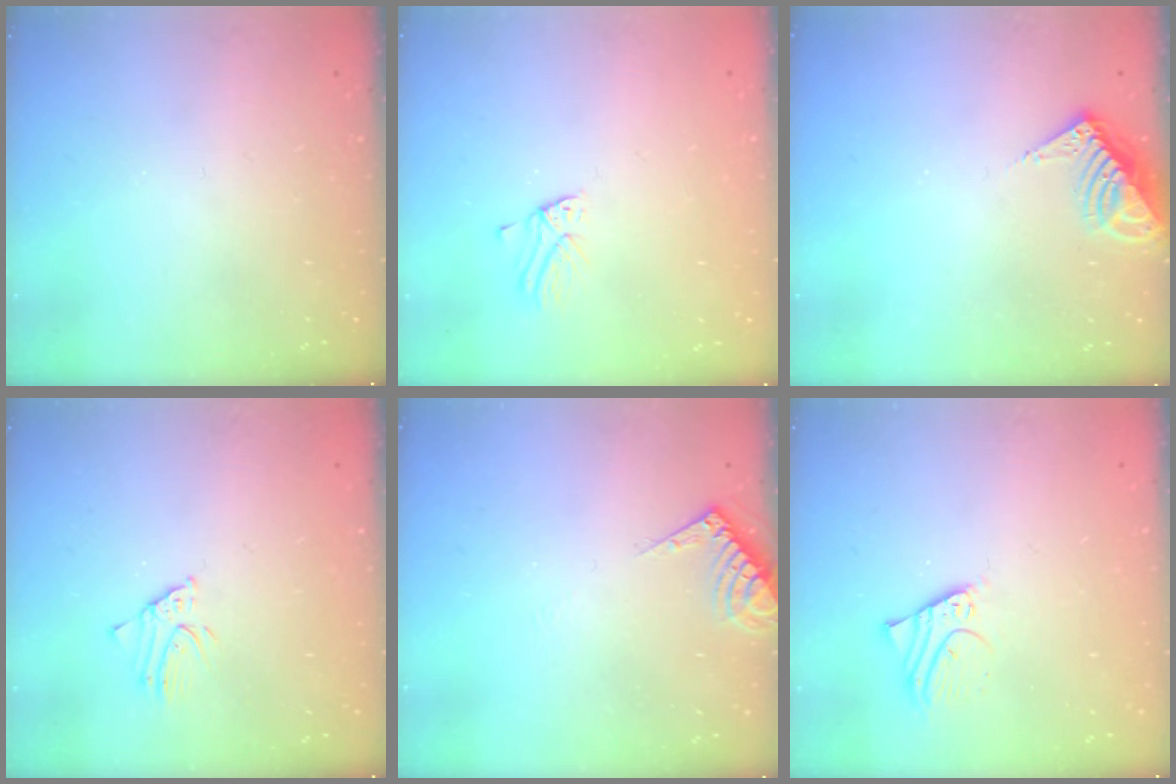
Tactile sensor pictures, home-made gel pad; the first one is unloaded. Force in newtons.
{"total": 1.8, "press": 1.8, "slide": 0.1}
{"total": 8.8, "press": 8.8, "slide": 0.3}
{"total": 2.3, "press": 2.3, "slide": 0.1}
{"total": 5.6, "press": 5.5, "slide": 0.7}
{"total": 2.4, "press": 2.4, "slide": 0.1}